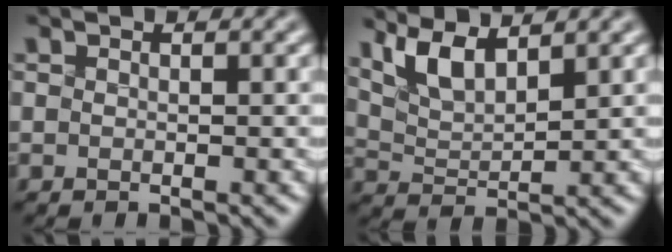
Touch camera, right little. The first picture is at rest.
{"total": 3.8, "force": [2.8, 0.9, 2.4], "torque": [-0.059, -0.002, 0.064]}